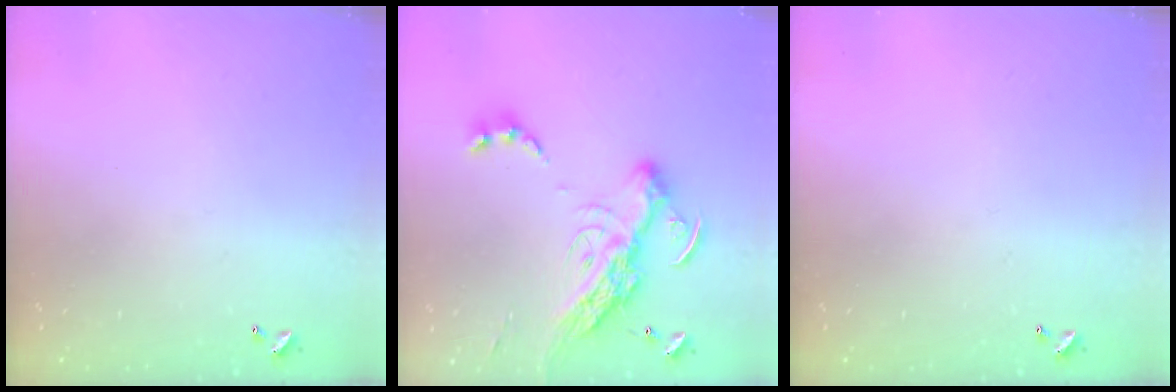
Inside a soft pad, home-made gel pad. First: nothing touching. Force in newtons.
{"total": 21.4, "press": 21.3, "slide": 1.9}
{"total": 0.0}